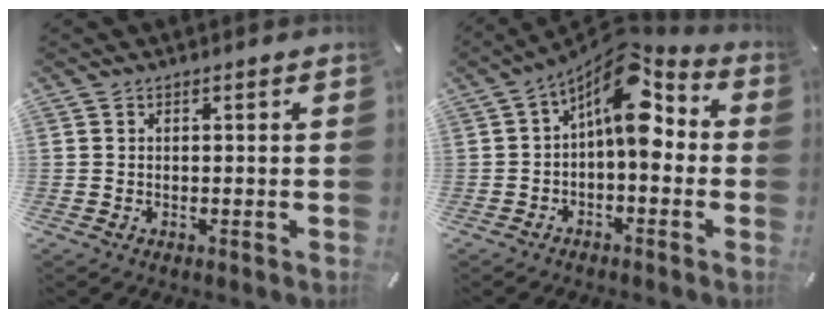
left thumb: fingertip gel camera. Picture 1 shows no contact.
{"total": 12.1, "force": [3.9, 5.9, 9.8], "torque": [-0.155, -0.040, 0.068]}